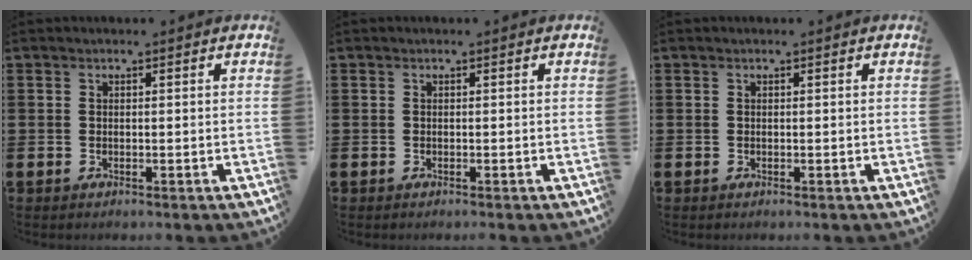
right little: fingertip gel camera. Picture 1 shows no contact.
{"total": 0.0}
{"total": 0.0}